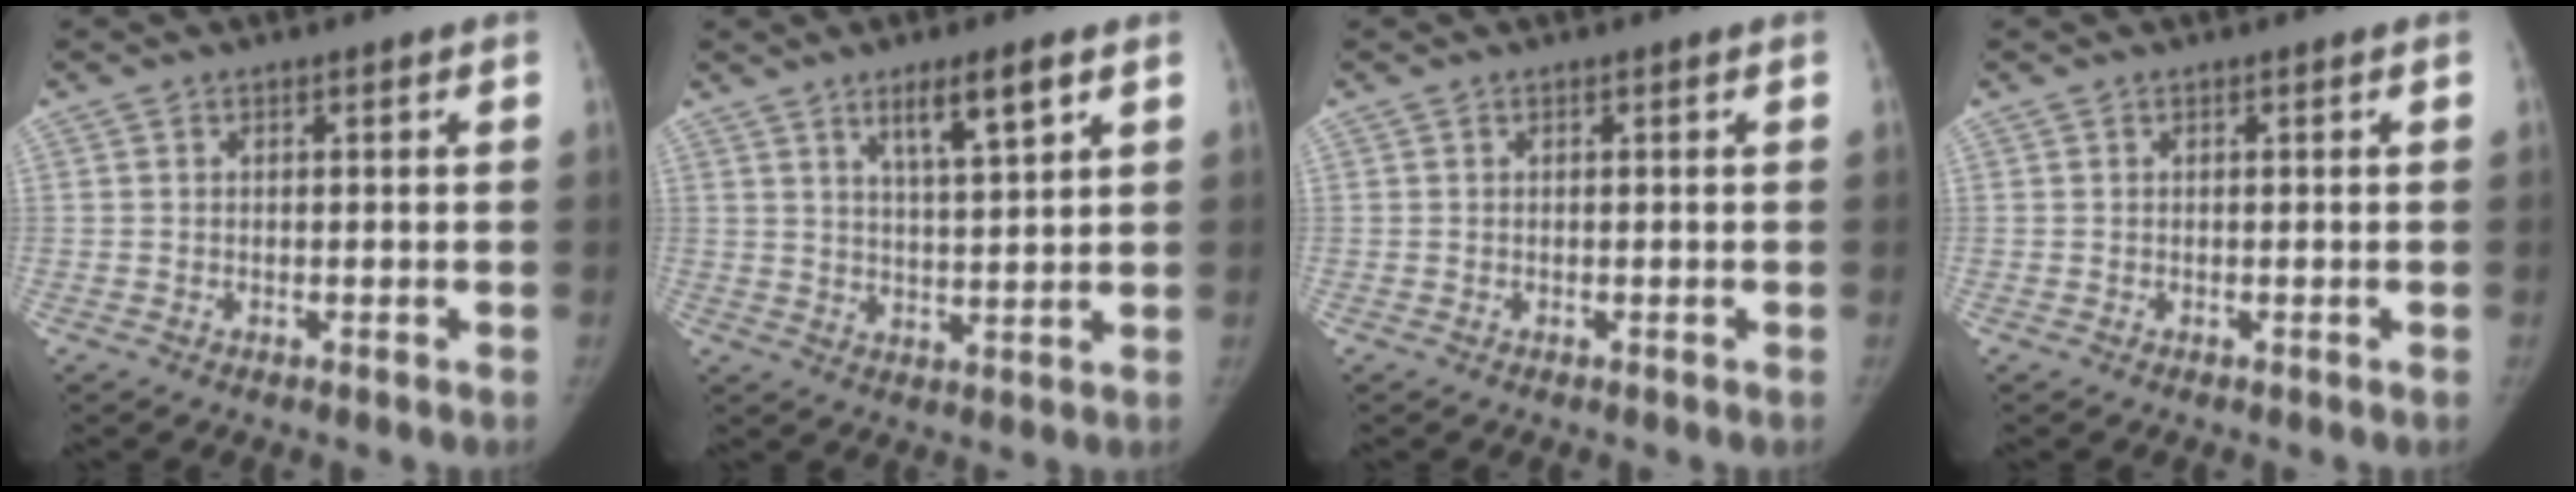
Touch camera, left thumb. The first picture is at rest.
{"total": 7.1, "force": [4.1, 1.1, 5.7], "torque": [-0.095, -0.025, 0.072]}
{"total": 0.0}
{"total": 0.0}